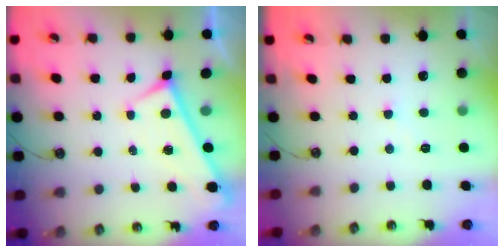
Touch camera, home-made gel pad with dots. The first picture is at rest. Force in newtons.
{"total": 1.7, "press": 1.6, "slide": 0.1}